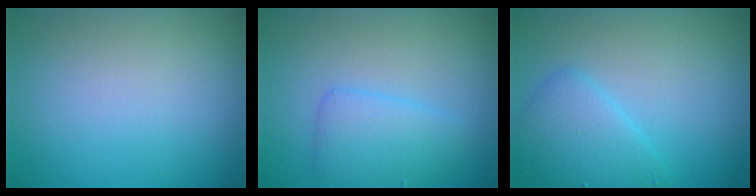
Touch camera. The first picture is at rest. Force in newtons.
{"total": 3.1, "press": 3.1, "slide": 0.1}
{"total": 3.3, "press": 3.3, "slide": 0.1}